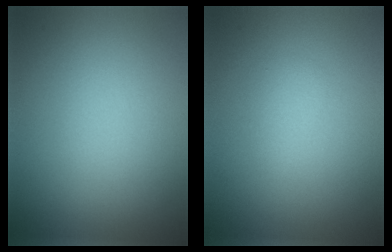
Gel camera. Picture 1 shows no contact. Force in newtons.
{"total": 1.0, "press": 1.0, "slide": 0.1}